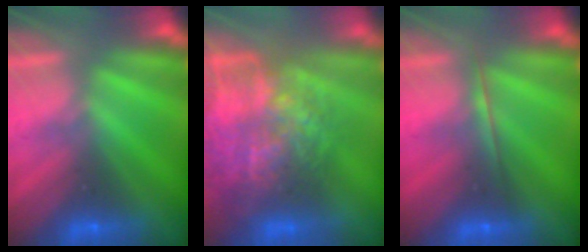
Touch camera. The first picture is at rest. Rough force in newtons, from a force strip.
{"total": 8.1}
{"total": 1.7}